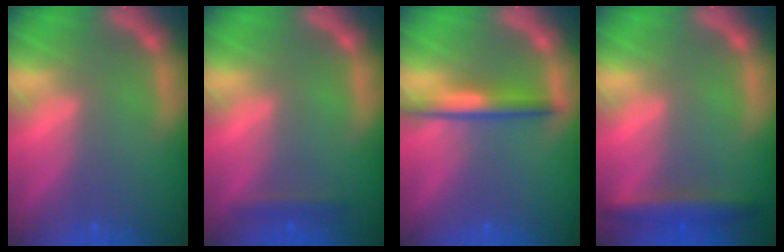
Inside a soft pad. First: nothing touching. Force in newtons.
{"total": 1.4}
{"total": 3.4}
{"total": 3.5}